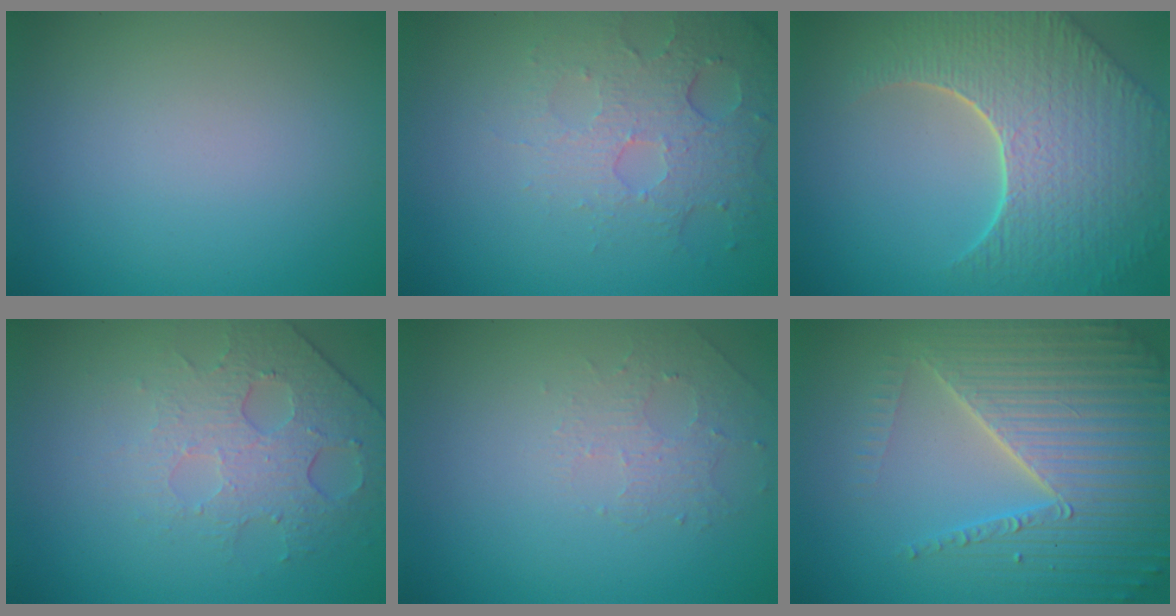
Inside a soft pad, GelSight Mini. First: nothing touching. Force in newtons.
{"total": 5.0, "press": 3.3, "slide": 3.8}
{"total": 8.8, "press": 6.2, "slide": 6.2}
{"total": 4.9, "press": 3.1, "slide": 3.7}
{"total": 1.4, "press": 0.7, "slide": 1.2}
{"total": 7.1, "press": 6.9, "slide": 1.7}